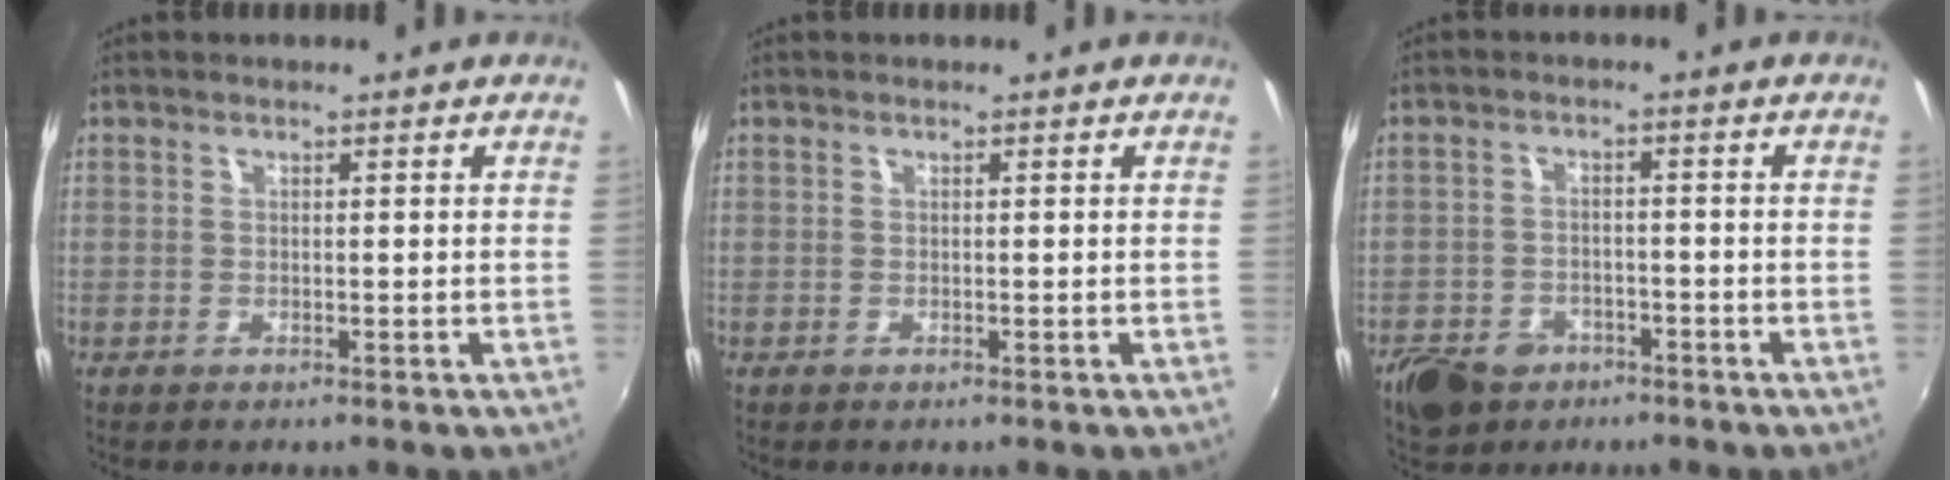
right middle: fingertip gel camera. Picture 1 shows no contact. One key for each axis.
{"total": 0.0}
{"total": 9.1, "fx": -5.6, "fy": 6.2, "fz": 3.6, "tx": -0.105, "ty": -0.003, "tz": -0.089}